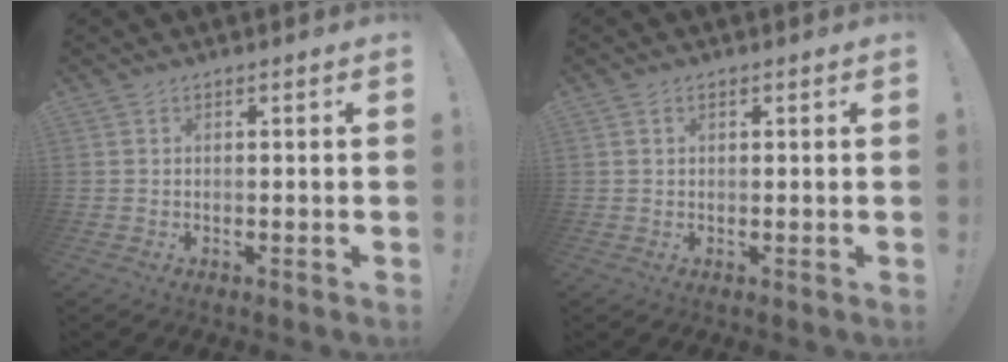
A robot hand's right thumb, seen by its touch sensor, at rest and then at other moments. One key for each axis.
{"total": 0.8, "fx": 0.4, "fy": 0.6, "fz": 0.4, "tx": -0.003, "ty": 0.000, "tz": 0.006}